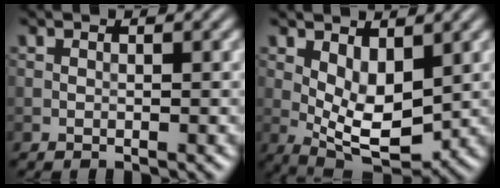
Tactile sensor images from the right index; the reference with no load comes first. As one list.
[{"total": 5.7, "force": [1.1, 2.8, 4.8], "torque": [-0.085, -0.009, 0.023]}]